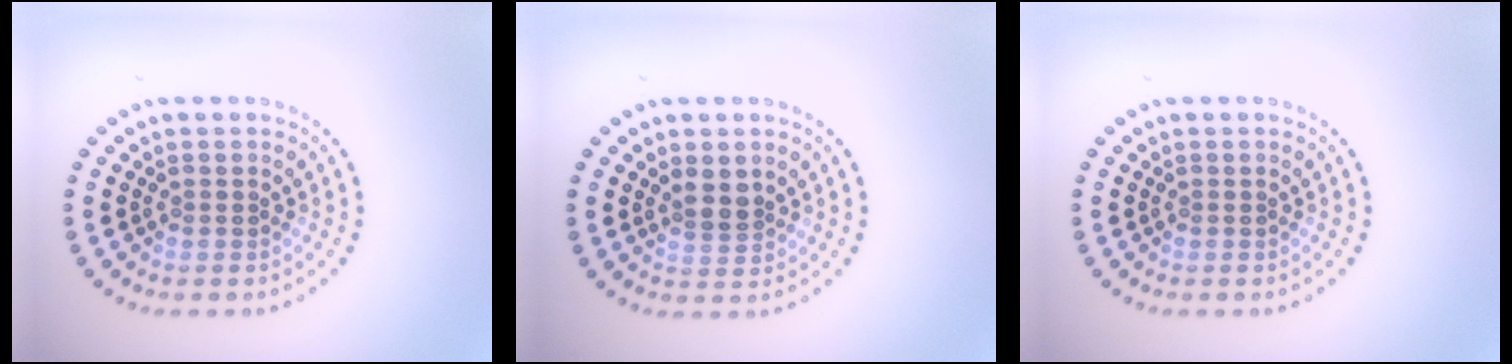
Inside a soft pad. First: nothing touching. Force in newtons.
{"total": 2.1, "press": 1.7, "slide": 1.1}
{"total": 0.0}